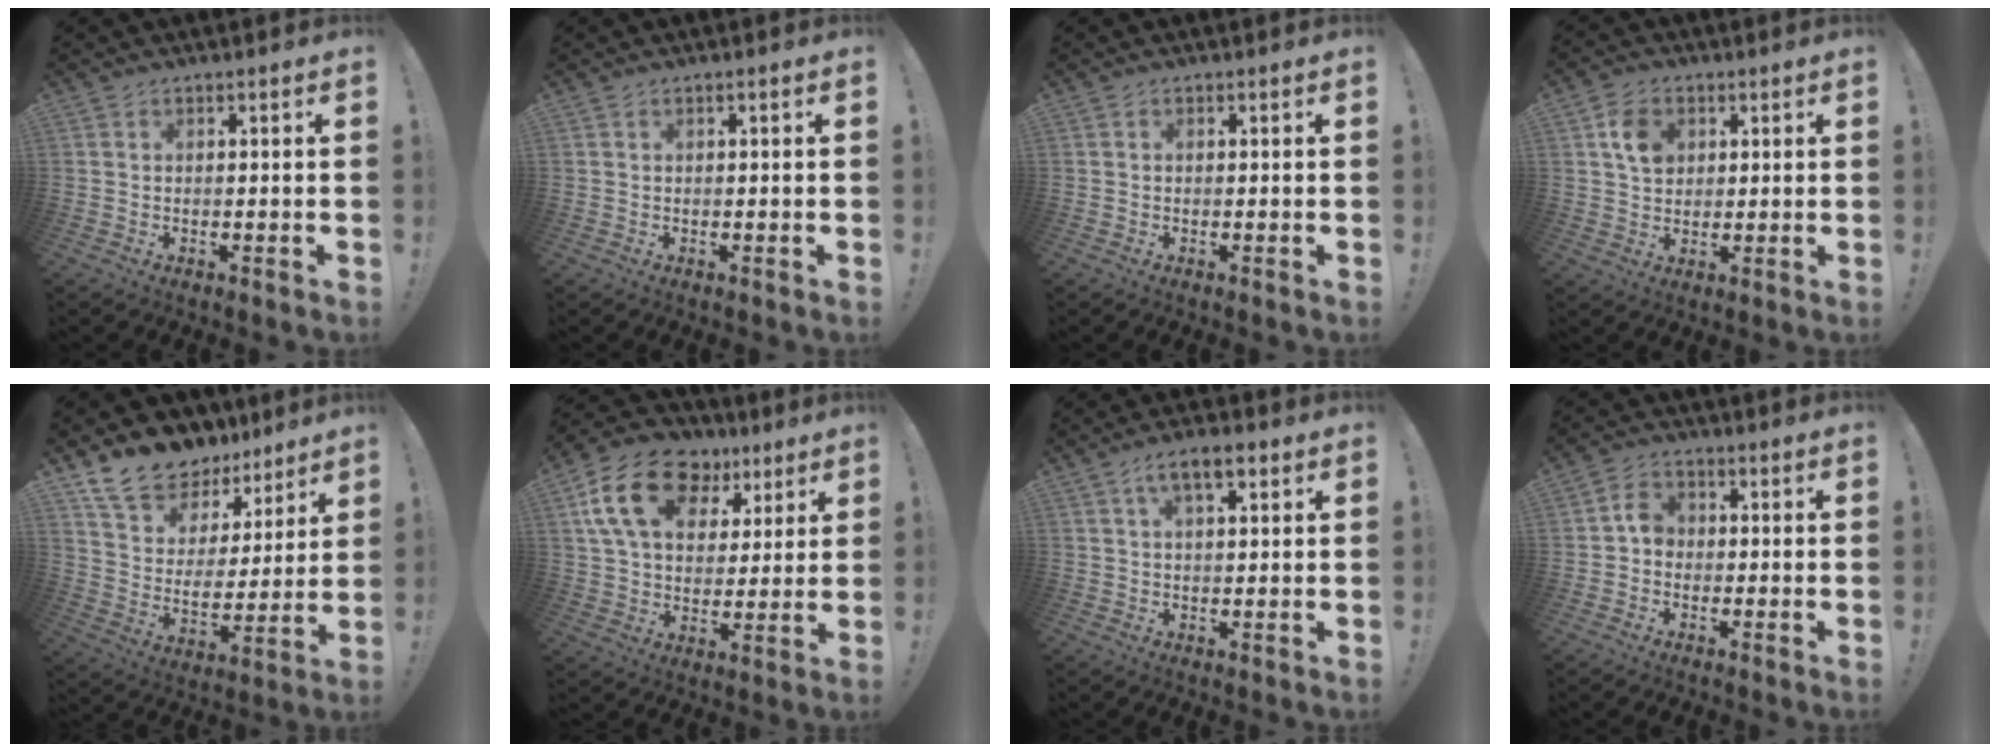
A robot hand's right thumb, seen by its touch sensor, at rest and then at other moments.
{"total": 0.6, "force": [0.1, -0.1, 0.6], "torque": [-0.009, -0.002, 0.000]}
{"total": 0.0}
{"total": 7.5, "force": [2.6, 5.8, 4.0], "torque": [-0.062, 0.005, 0.050]}
{"total": 13.9, "force": [11.7, 6.3, 3.9], "torque": [-0.078, -0.094, 0.214]}
{"total": 19.6, "force": [8.9, 12.4, 12.3], "torque": [-0.207, -0.030, 0.161]}
{"total": 6.7, "force": [3.2, 2.7, 5.3], "torque": [-0.087, -0.001, 0.053]}
{"total": 4.8, "force": [-0.8, 3.8, 2.7], "torque": [-0.048, 0.017, -0.013]}